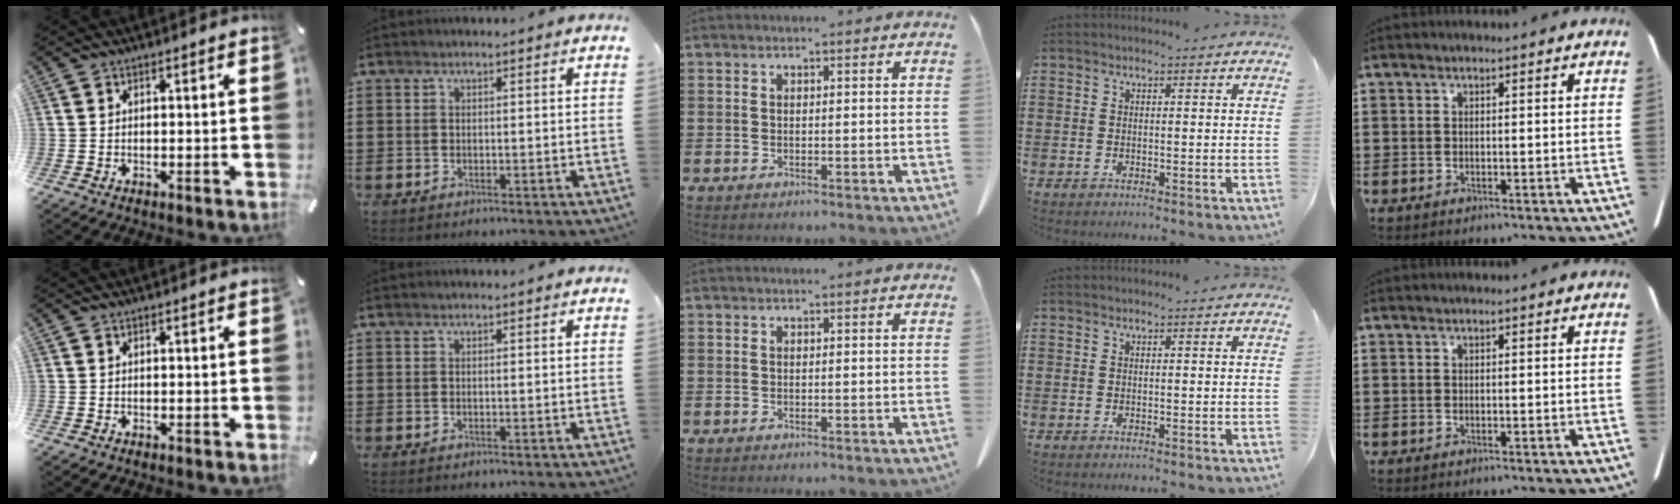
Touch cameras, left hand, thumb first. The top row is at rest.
{}